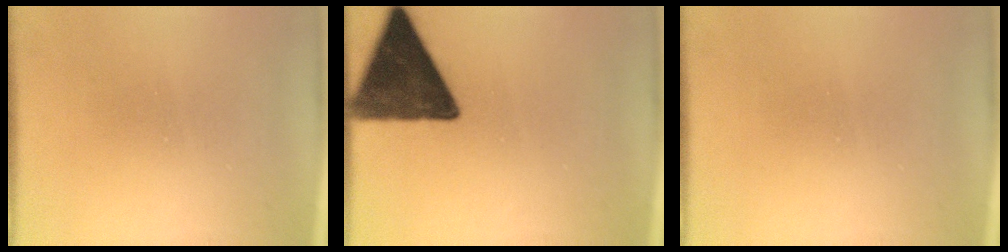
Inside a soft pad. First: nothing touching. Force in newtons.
{"total": 13.6}
{"total": 0.0}